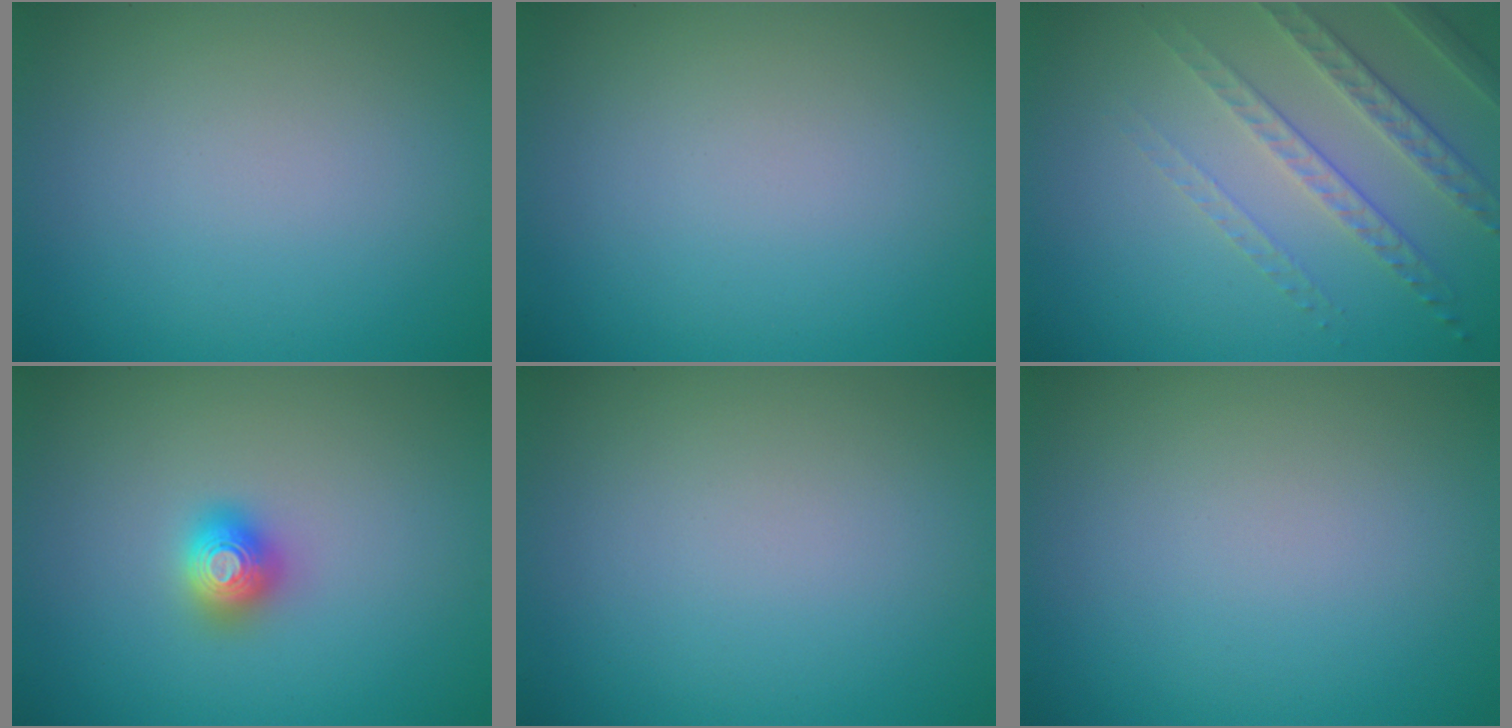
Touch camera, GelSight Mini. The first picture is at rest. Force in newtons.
{"total": 0.0}
{"total": 4.7, "press": 3.2, "slide": 3.4}
{"total": 1.6, "press": 1.6, "slide": 0.2}
{"total": 0.0}
{"total": 0.0}